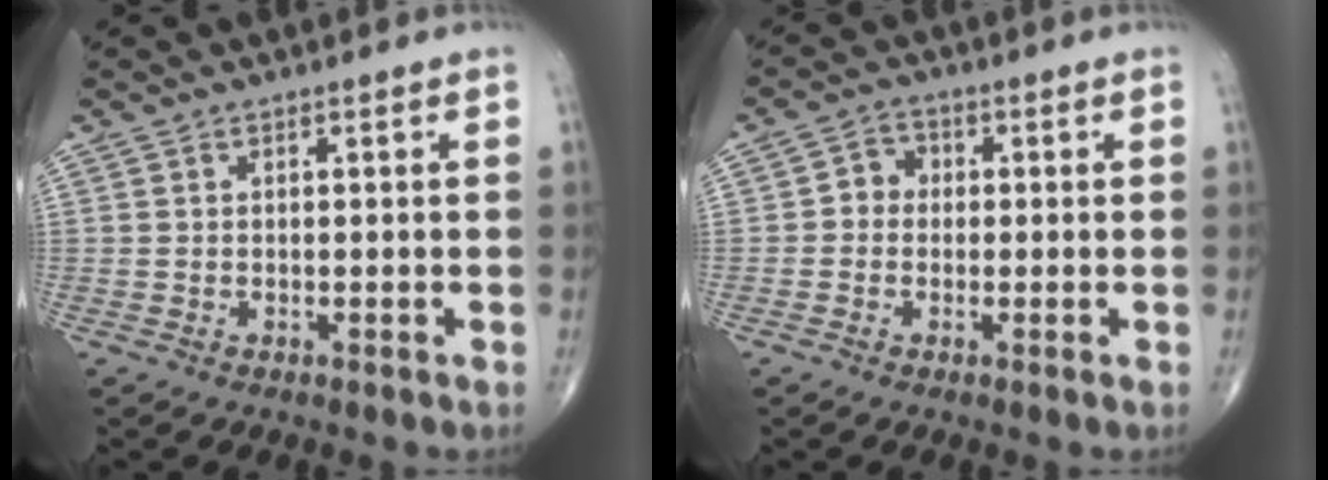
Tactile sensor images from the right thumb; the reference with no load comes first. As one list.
[{"total": 3.6, "force": [-0.2, 3.2, 1.6], "torque": [-0.006, 0.013, -0.015]}]